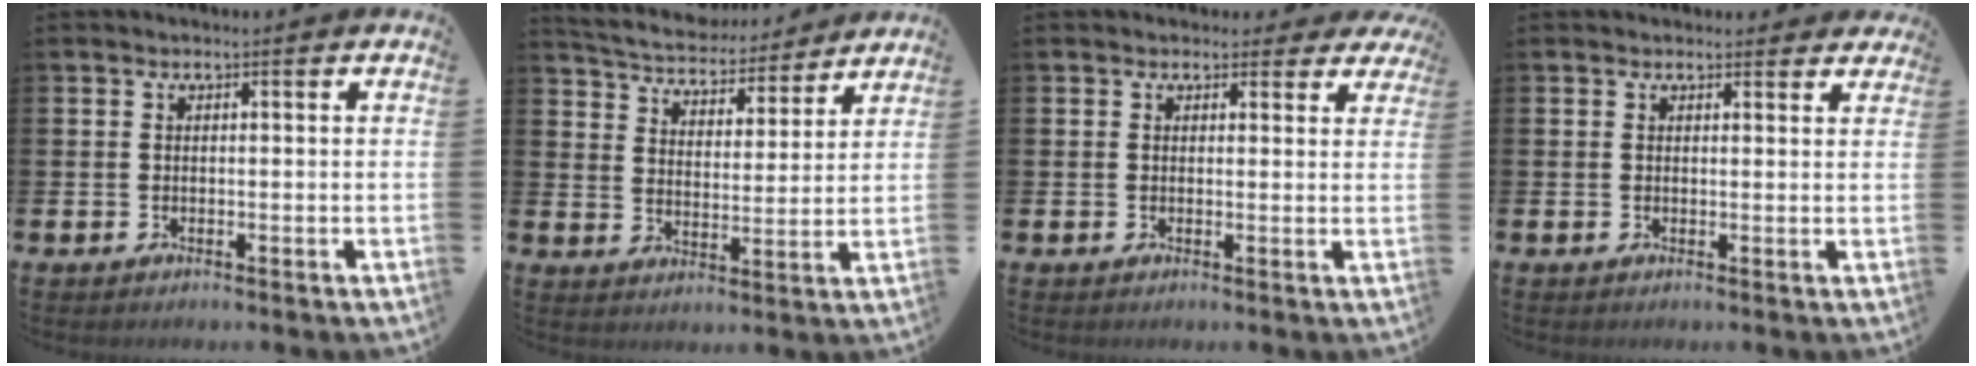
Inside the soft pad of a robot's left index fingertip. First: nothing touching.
{"total": 5.7, "force": [5.5, 1.5, 0.3], "torque": [-0.033, -0.047, 0.094]}
{"total": 1.9, "force": [1.4, 1.2, 0.1], "torque": [0.010, -0.003, 0.019]}
{"total": 1.3, "force": [1.2, 0.7, 0.1], "torque": [0.015, -0.001, 0.017]}